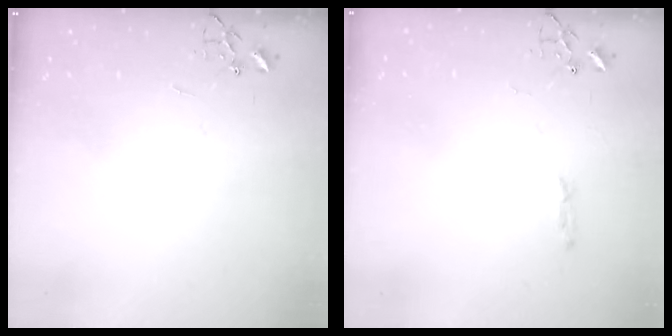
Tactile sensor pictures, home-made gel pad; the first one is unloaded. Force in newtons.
{"total": 3.4, "press": 3.4, "slide": 0.5}